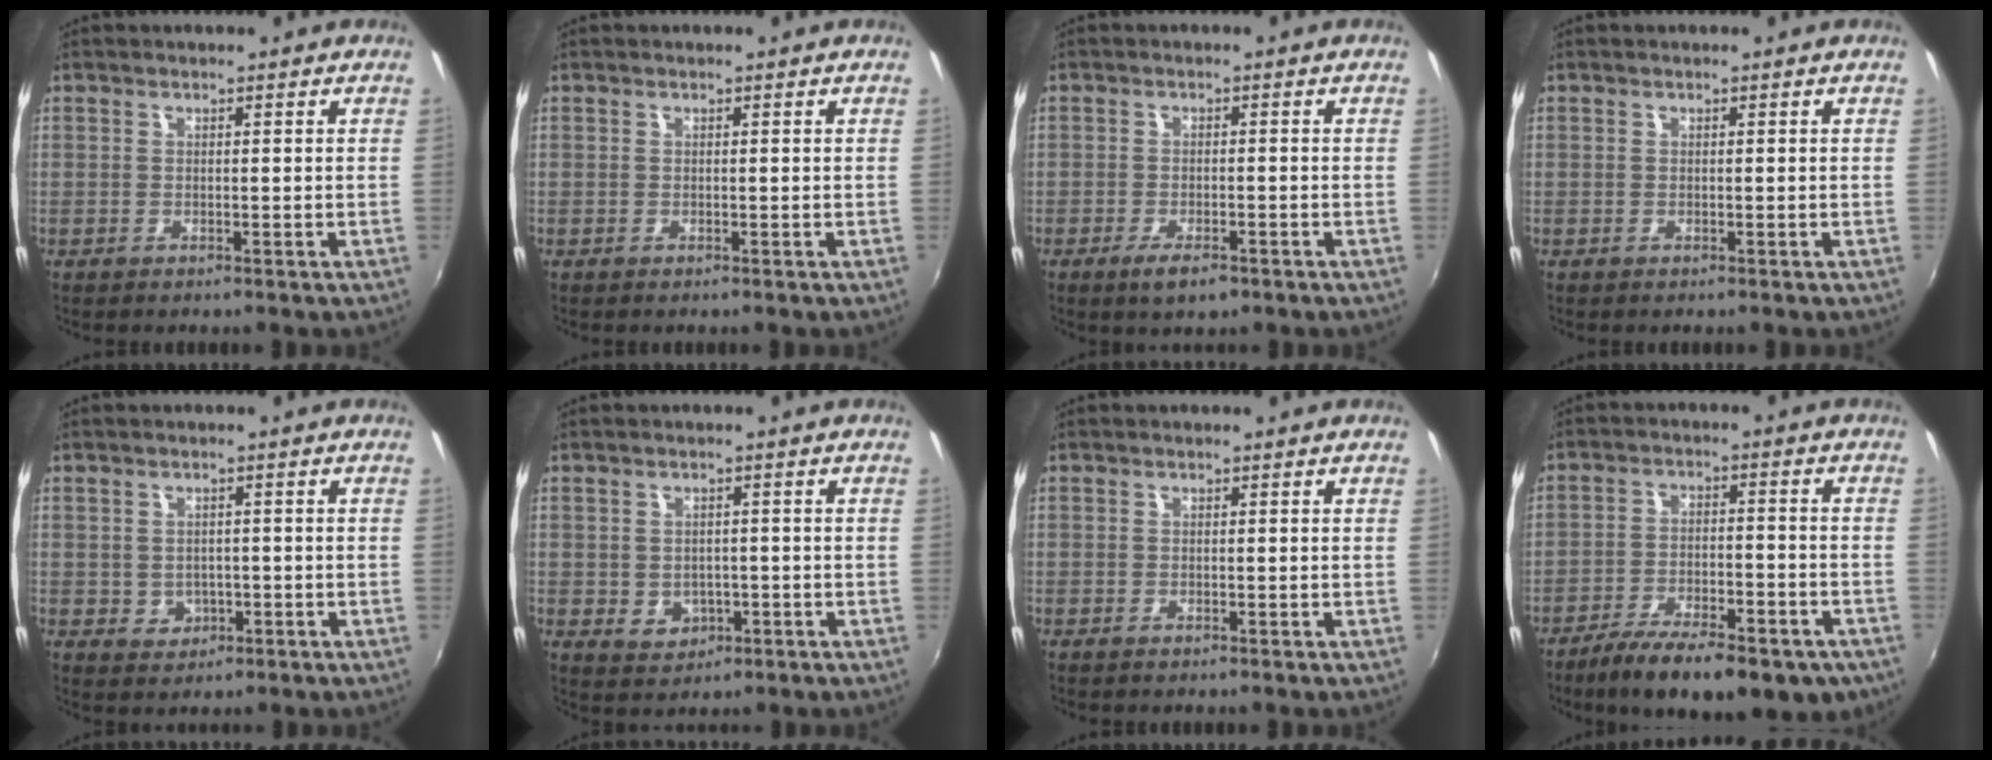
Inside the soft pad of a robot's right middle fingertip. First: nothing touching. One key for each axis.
{"total": 0.0}
{"total": 4.3, "fx": -2.7, "fy": 1.5, "fz": 3.1, "tx": -0.070, "ty": -0.010, "tz": -0.046}
{"total": 0.0}
{"total": 3.4, "fx": -0.6, "fy": 3.2, "fz": 1.1, "tx": -0.025, "ty": 0.004, "tz": 0.000}
{"total": 4.4, "fx": -1.0, "fy": 3.8, "fz": 1.9, "tx": -0.042, "ty": 0.003, "tz": -0.002}
{"total": 0.0}
{"total": 18.5, "fx": -12.9, "fy": 6.5, "fz": 11.5, "tx": -0.199, "ty": -0.037, "tz": -0.185}